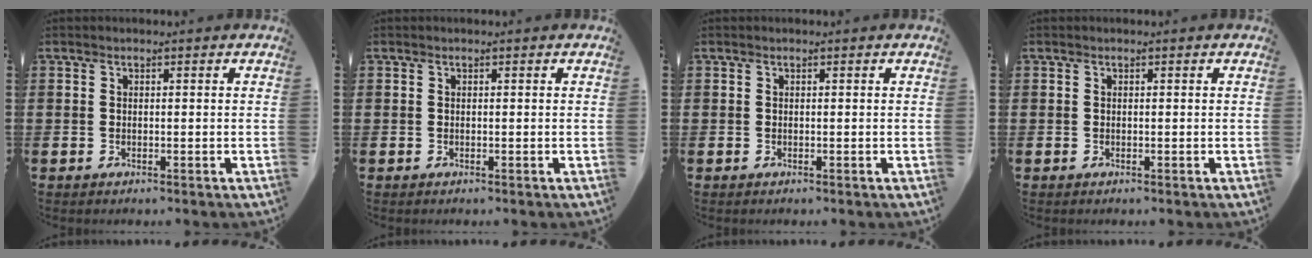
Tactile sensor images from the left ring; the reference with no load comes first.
{"total": 0.0}
{"total": 0.0}
{"total": 0.0}